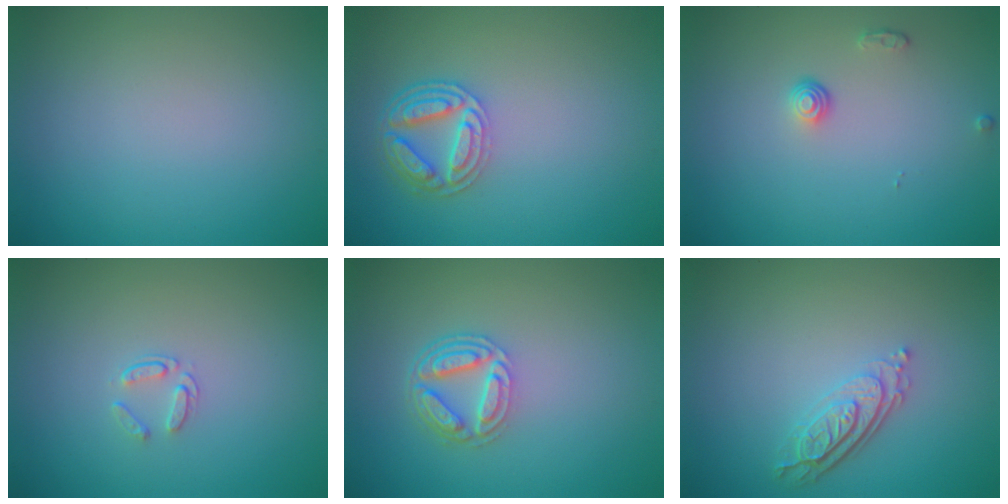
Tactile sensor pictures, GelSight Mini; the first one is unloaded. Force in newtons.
{"total": 4.3, "press": 3.5, "slide": 2.5}
{"total": 1.1, "press": 0.8, "slide": 0.8}
{"total": 1.1, "press": 0.7, "slide": 0.9}
{"total": 4.0, "press": 3.1, "slide": 2.6}
{"total": 3.3, "press": 2.6, "slide": 2.1}